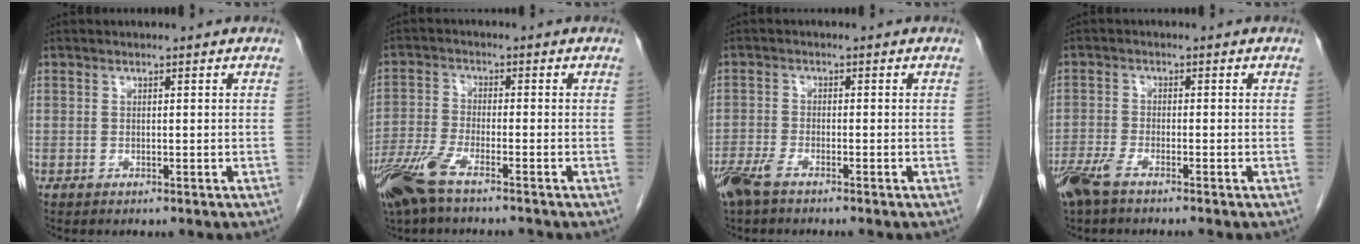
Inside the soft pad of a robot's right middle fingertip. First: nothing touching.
{"total": 8.4, "force": [-6.2, 1.6, 5.5], "torque": [-0.120, -0.018, -0.120]}
{"total": 4.6, "force": [-3.5, 1.0, 2.8], "torque": [-0.061, -0.008, -0.066]}
{"total": 5.0, "force": [-3.8, 0.8, 3.2], "torque": [-0.068, -0.010, -0.074]}